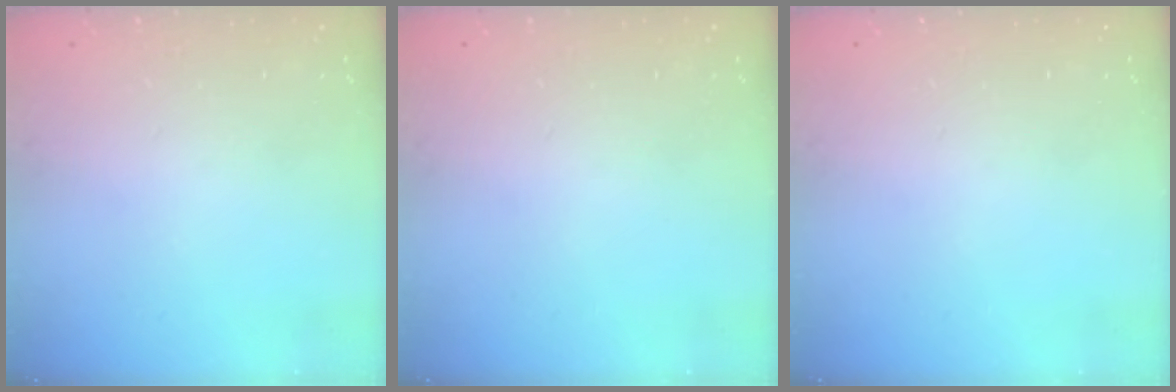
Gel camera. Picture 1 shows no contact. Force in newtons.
{"total": 0.0}
{"total": 0.0}